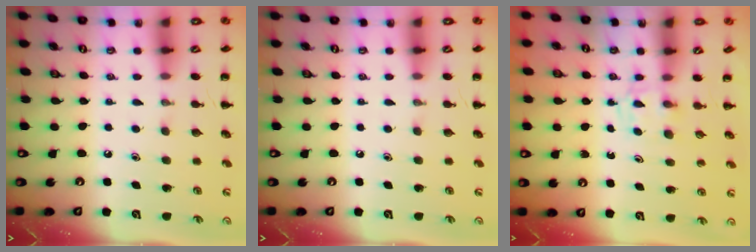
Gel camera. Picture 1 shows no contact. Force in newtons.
{"total": 0.0}
{"total": 2.4, "press": 2.1, "slide": 1.1}